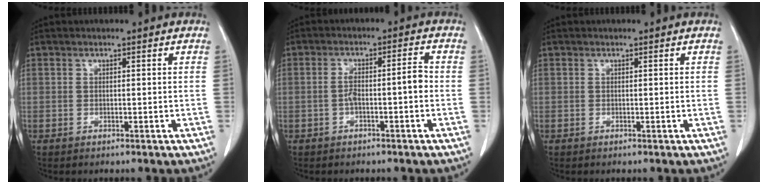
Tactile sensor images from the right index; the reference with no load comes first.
{"total": 4.4, "force": [-1.0, 0.8, 4.2], "torque": [-0.075, 0.017, -0.013]}
{"total": 0.0}